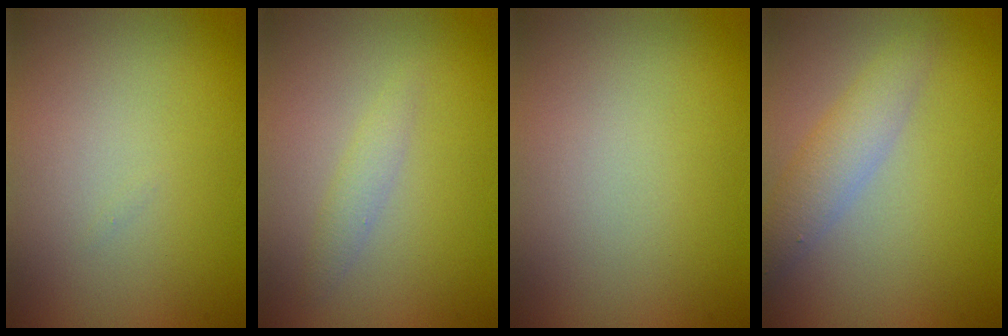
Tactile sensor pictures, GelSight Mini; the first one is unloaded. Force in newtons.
{"total": 1.3, "press": 1.3, "slide": 0.0}
{"total": 0.0}
{"total": 3.0, "press": 3.0, "slide": 0.1}